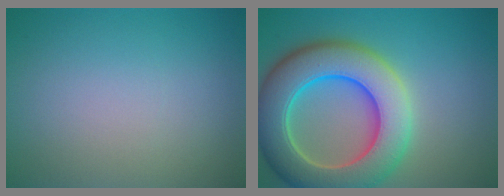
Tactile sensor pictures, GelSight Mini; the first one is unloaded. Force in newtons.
{"total": 11.0, "press": 10.9, "slide": 0.6}